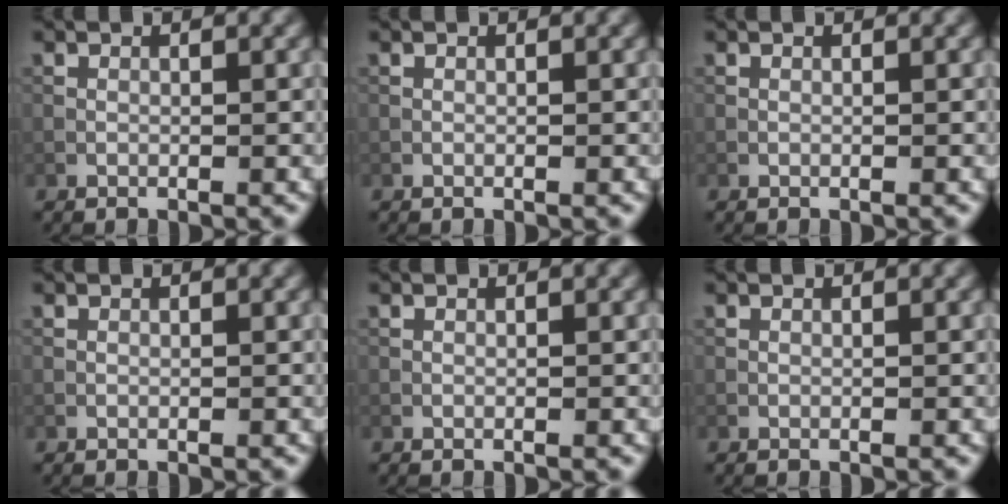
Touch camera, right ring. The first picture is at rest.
{"total": 0.0}
{"total": 0.0}
{"total": 0.0}
{"total": 0.0}
{"total": 0.0}